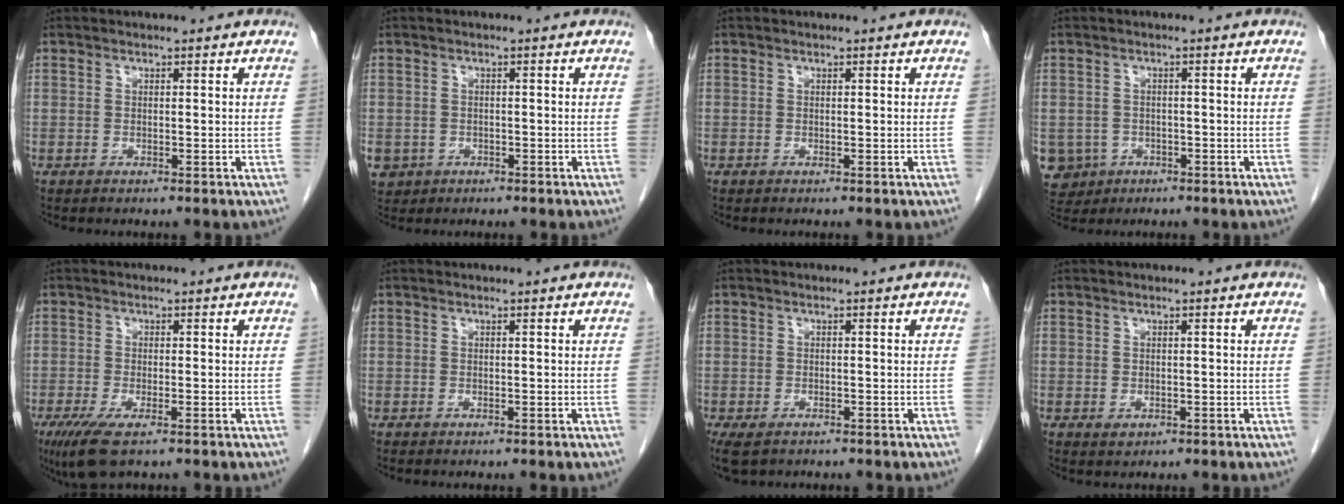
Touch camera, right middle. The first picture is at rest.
{"total": 4.7, "force": [-2.2, 4.0, 1.0], "torque": [-0.025, 0.001, -0.031]}
{"total": 0.0}
{"total": 6.5, "force": [-2.8, 5.8, 0.9], "torque": [-0.032, 0.005, -0.040]}
{"total": 5.3, "force": [-3.2, 1.2, 4.0], "torque": [-0.079, -0.017, -0.053]}
{"total": 0.0}
{"total": 3.9, "force": [-2.7, 2.0, 1.9], "torque": [-0.040, -0.009, -0.040]}
{"total": 1.0, "force": [-0.3, 0.8, 0.6], "torque": [-0.010, -0.001, 0.001]}